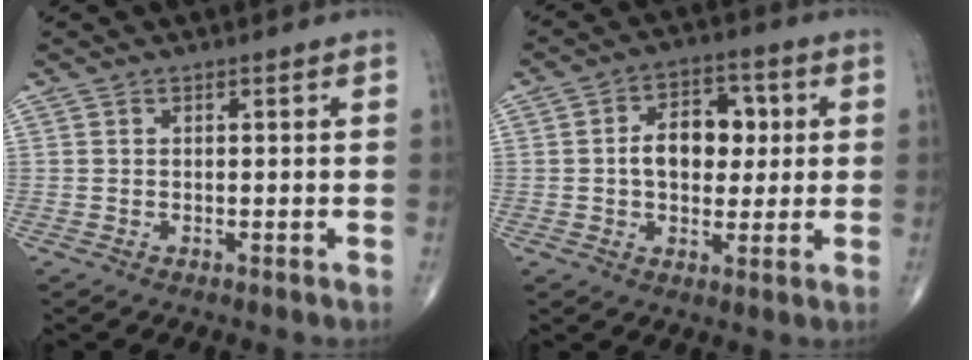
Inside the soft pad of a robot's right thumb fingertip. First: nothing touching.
{"total": 10.4, "force": [1.0, 7.0, 7.6], "torque": [-0.082, 0.013, 0.012]}